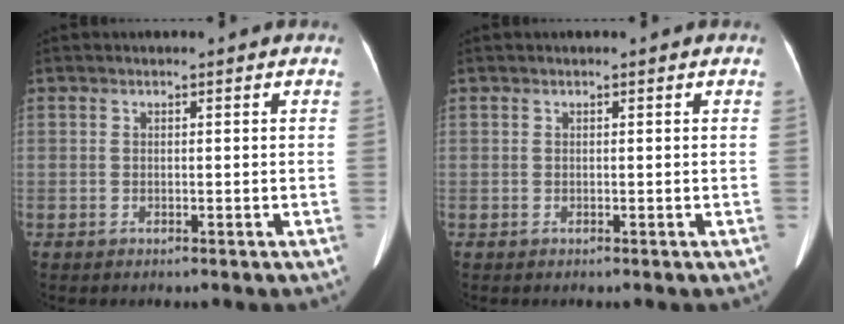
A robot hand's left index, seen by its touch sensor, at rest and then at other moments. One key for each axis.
{"total": 0.0}